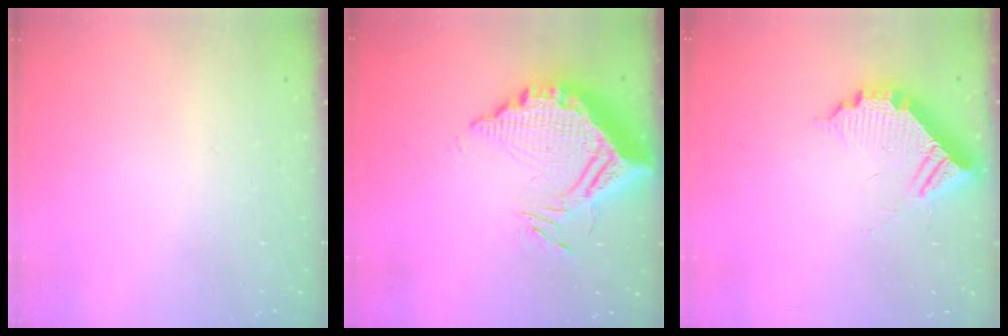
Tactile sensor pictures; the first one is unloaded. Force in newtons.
{"total": 18.3, "press": 18.2, "slide": 1.8}
{"total": 10.5, "press": 10.4, "slide": 0.8}